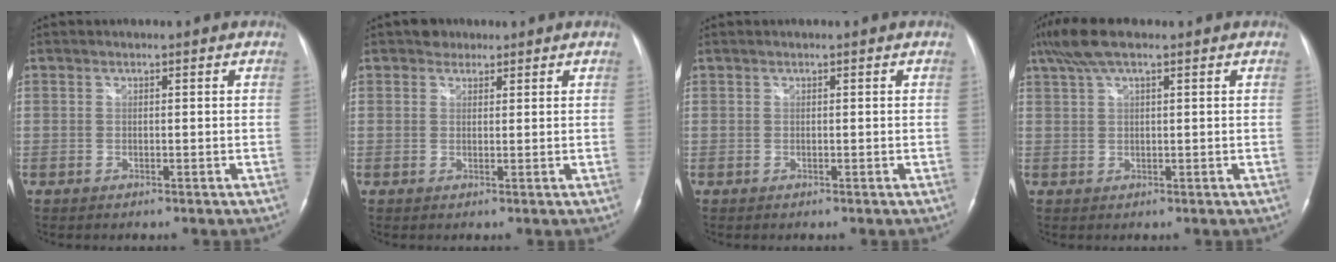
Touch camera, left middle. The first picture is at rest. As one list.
[{"total": 2.0, "force": [1.4, 1.4, 0.2], "torque": [-0.003, 0.005, 0.019]}, {"total": 0.0}, {"total": 6.3, "force": [4.3, 1.4, 4.4], "torque": [-0.100, 0.032, 0.081]}]